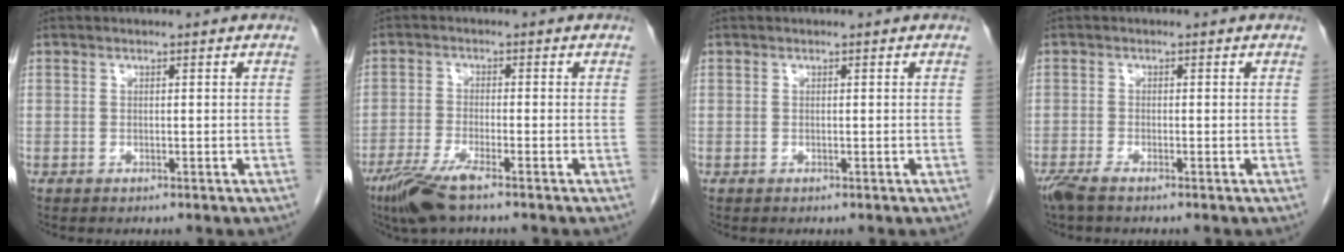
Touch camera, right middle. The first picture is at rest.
{"total": 6.2, "force": [-4.3, 0.4, 4.4], "torque": [-0.093, -0.017, -0.083]}
{"total": 0.0}
{"total": 2.8, "force": [-2.1, 0.4, 1.8], "torque": [-0.037, -0.008, -0.042]}